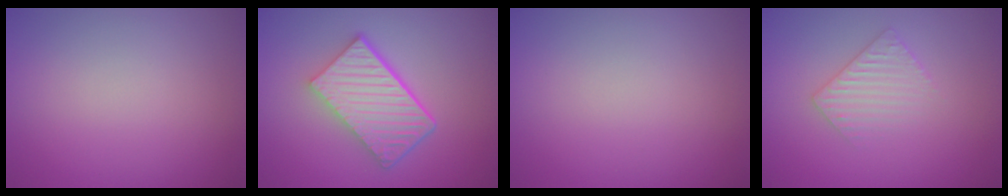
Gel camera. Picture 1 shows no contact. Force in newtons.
{"total": 6.1, "press": 4.4, "slide": 4.1}
{"total": 0.0}
{"total": 2.2, "press": 2.2, "slide": 0.5}